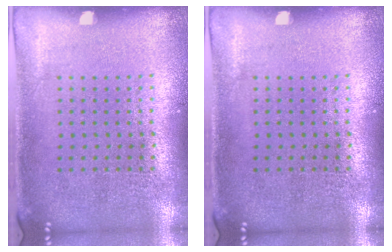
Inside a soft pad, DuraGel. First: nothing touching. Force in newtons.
{"total": 0.0}